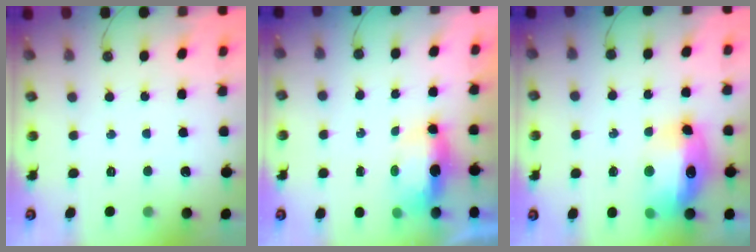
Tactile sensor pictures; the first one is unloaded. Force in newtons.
{"total": 12.3, "press": 7.4, "slide": 9.8}
{"total": 14.4, "press": 14.4, "slide": 1.3}